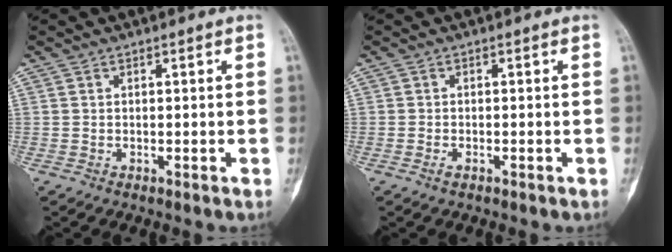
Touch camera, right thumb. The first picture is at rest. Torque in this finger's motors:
{"motor_torque": [-0.65, -0.02, -0.34, 0.29, -0.16]}